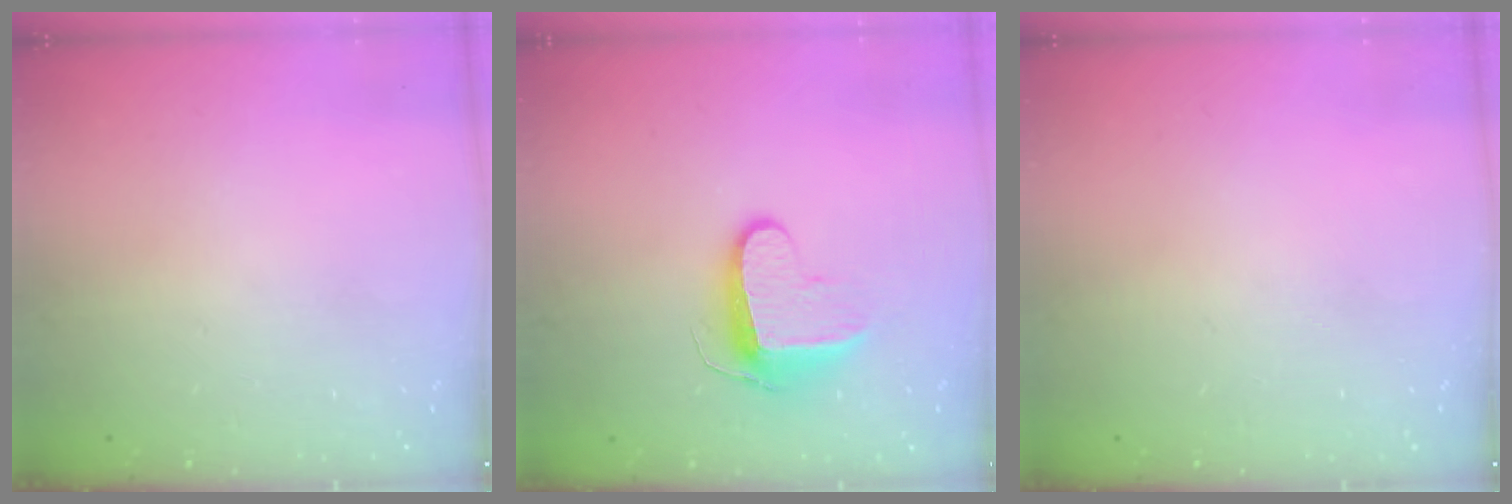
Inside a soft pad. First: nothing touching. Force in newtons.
{"total": 9.4, "press": 9.4, "slide": 0.2}
{"total": 0.0}